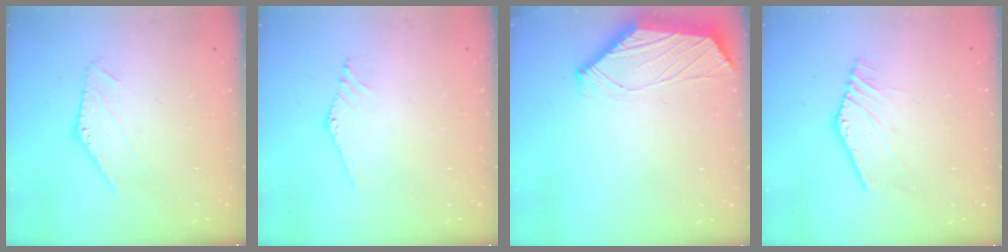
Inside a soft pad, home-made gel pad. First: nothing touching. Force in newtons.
{"total": 0.8, "press": 0.7, "slide": 0.1}
{"total": 1.0, "press": 0.9, "slide": 0.5}
{"total": 1.9, "press": 1.9, "slide": 0.1}